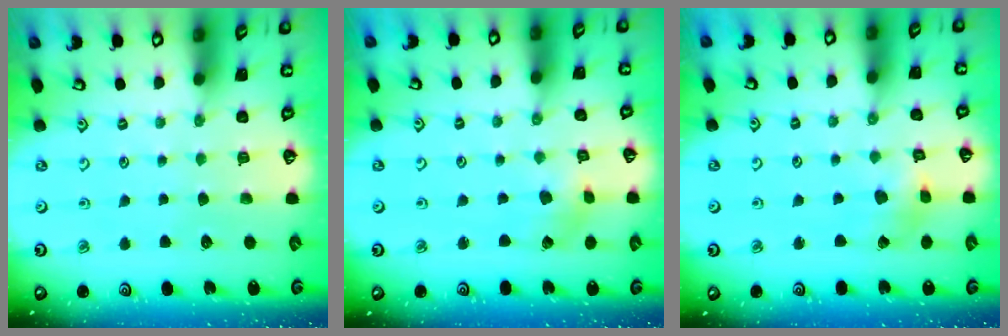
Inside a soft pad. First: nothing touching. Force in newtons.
{"total": 2.6, "press": 2.6, "slide": 0.4}
{"total": 3.6, "press": 3.6, "slide": 0.4}